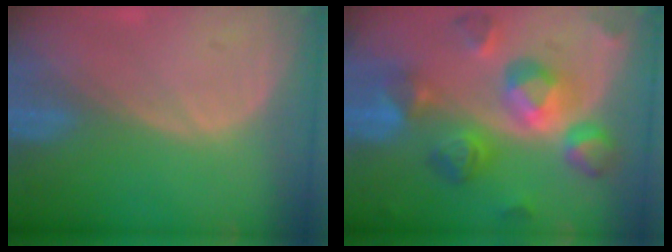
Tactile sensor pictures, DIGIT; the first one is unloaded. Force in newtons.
{"total": 11.4, "press": 11.4, "slide": 0.9}